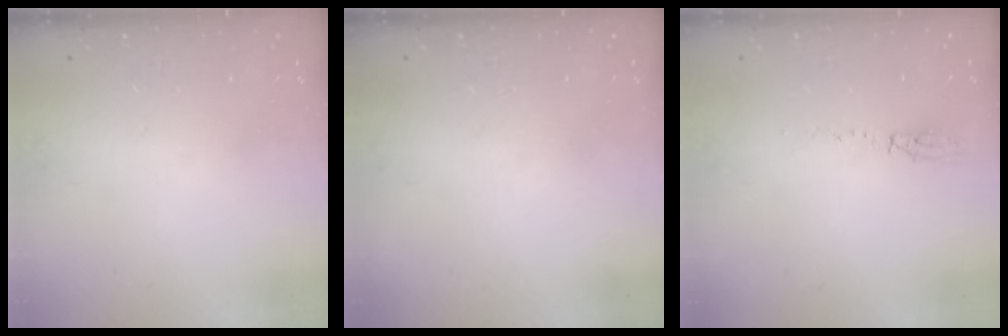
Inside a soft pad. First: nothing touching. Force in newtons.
{"total": 0.0}
{"total": 3.8, "press": 3.7, "slide": 0.9}